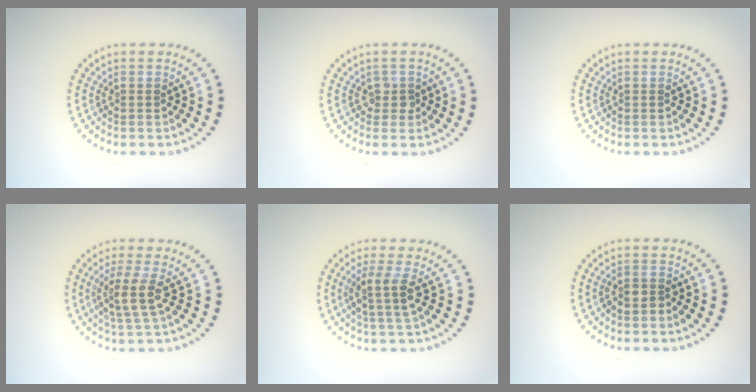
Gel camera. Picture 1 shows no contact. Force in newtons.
{"total": 1.3, "press": 1.2, "slide": 0.6}
{"total": 0.0}
{"total": 3.0, "press": 2.3, "slide": 1.9}
{"total": 2.7, "press": 2.1, "slide": 1.6}
{"total": 1.5, "press": 1.3, "slide": 0.7}